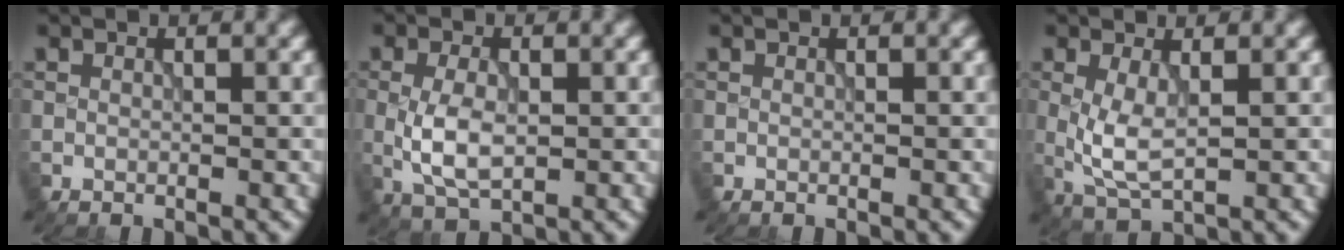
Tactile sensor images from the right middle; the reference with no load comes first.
{"total": 4.2, "force": [-0.5, 2.3, 3.6], "torque": [-0.084, -0.004, -0.007]}
{"total": 0.0}
{"total": 3.5, "force": [0.2, 1.4, 3.2], "torque": [-0.079, -0.006, 0.006]}